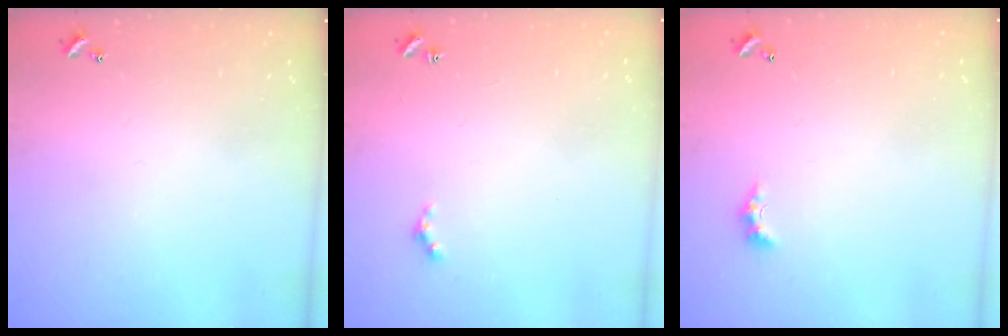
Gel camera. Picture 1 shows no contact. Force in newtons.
{"total": 1.5, "press": 1.4, "slide": 0.3}
{"total": 2.1, "press": 2.0, "slide": 0.7}